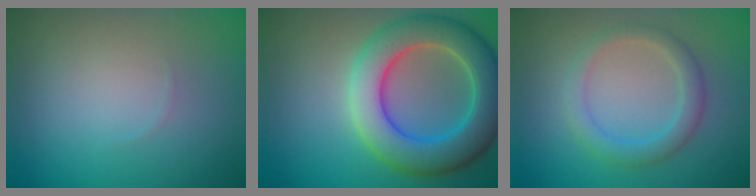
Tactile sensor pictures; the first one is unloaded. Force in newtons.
{"total": 8.3, "press": 8.3, "slide": 0.6}
{"total": 2.7, "press": 2.6, "slide": 0.3}